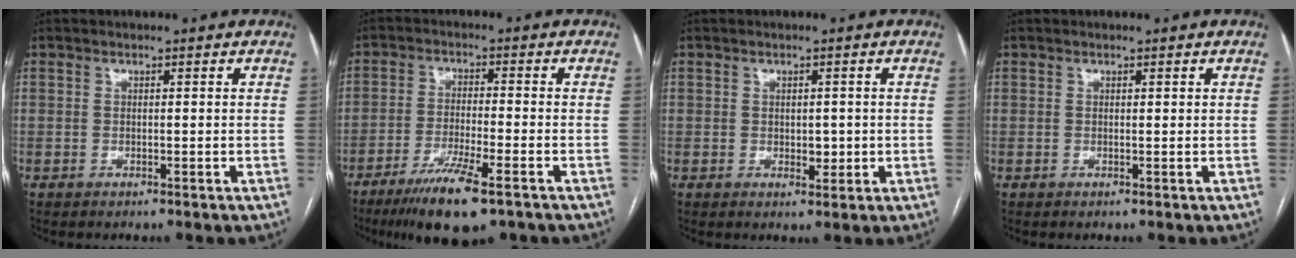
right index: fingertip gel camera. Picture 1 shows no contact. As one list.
[{"total": 10.1, "force": [-6.5, 1.1, 7.6], "torque": [-0.136, -0.025, -0.109]}, {"total": 2.5, "force": [-0.1, 1.6, 1.9], "torque": [-0.022, -0.002, 0.005]}, {"total": 0.0}]